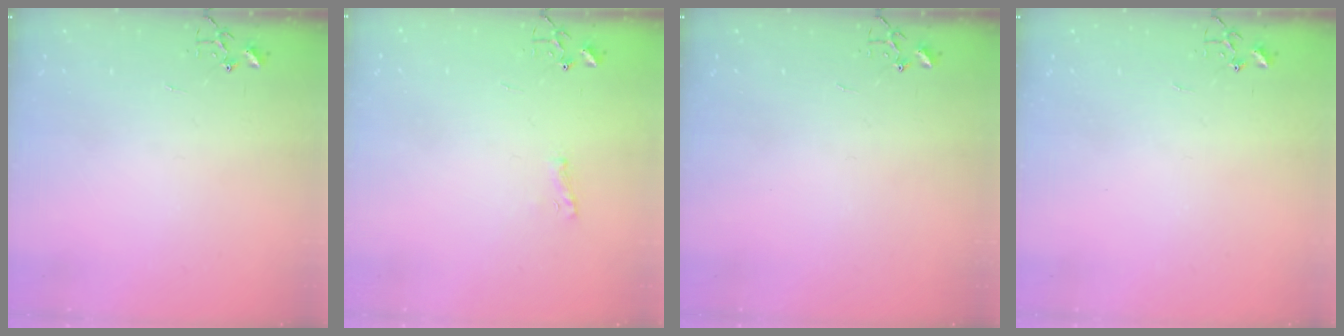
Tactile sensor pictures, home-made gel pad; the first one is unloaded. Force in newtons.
{"total": 5.5, "press": 5.5, "slide": 0.7}
{"total": 0.0}
{"total": 0.0}